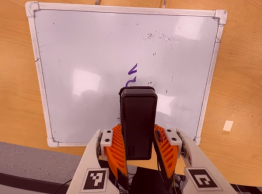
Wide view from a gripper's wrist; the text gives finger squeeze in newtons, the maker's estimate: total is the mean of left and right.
{"total": 6.9, "left": 6.1, "right": 7.6}